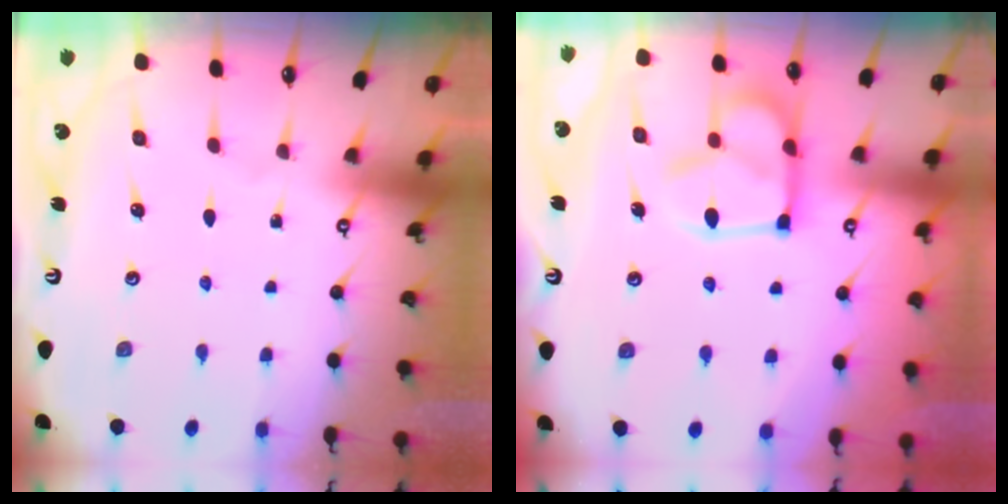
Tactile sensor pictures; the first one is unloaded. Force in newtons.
{"total": 6.9, "press": 6.8, "slide": 1.3}